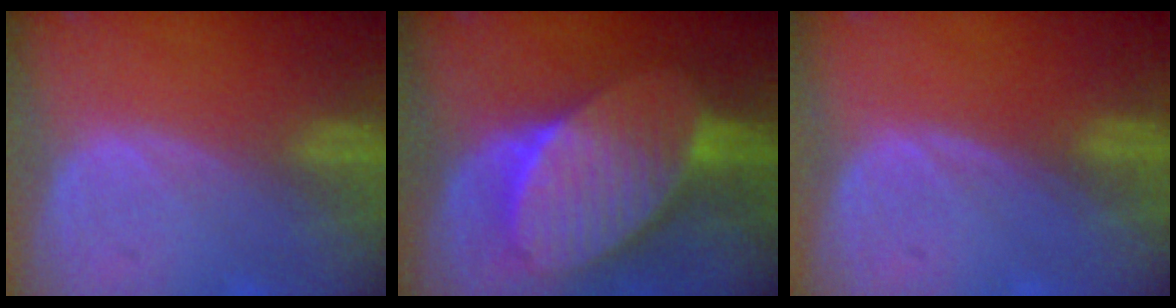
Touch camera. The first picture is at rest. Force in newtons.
{"total": 11.0, "press": 11.0, "slide": 0.7}
{"total": 0.0}